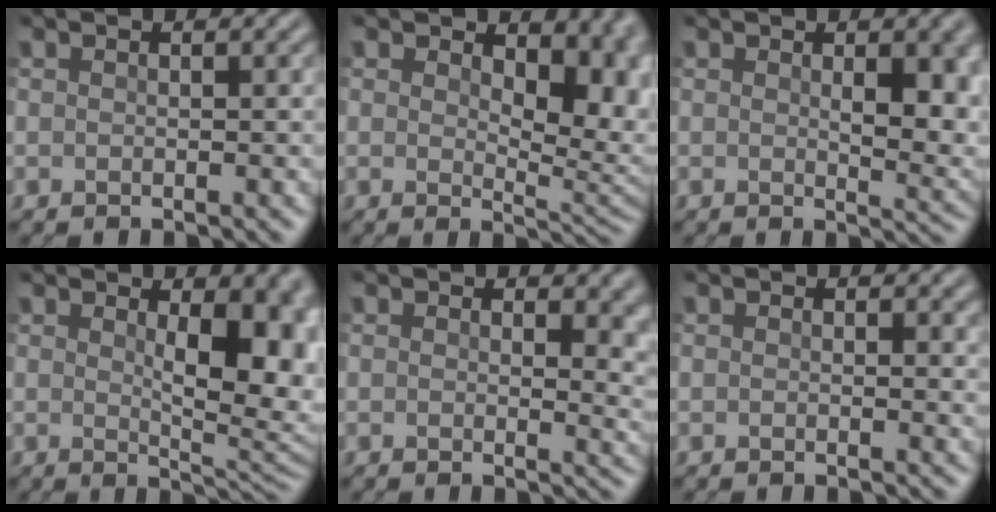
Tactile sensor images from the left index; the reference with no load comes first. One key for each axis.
{"total": 6.0, "fx": 1.7, "fy": 3.1, "fz": 4.8, "tx": -0.062, "ty": -0.009, "tz": 0.034}
{"total": 5.6, "fx": 1.1, "fy": 2.0, "fz": 5.1, "tx": -0.061, "ty": -0.005, "tz": 0.031}
{"total": 8.4, "fx": 1.5, "fy": 3.3, "fz": 7.6, "tx": -0.067, "ty": 0.003, "tz": 0.026}
{"total": 4.7, "fx": 1.6, "fy": 2.4, "fz": 3.7, "tx": -0.017, "ty": -0.004, "tz": 0.036}
{"total": 0.7, "fx": 0.5, "fy": 0.2, "fz": 0.5, "tx": 0.001, "ty": 0.001, "tz": 0.011}